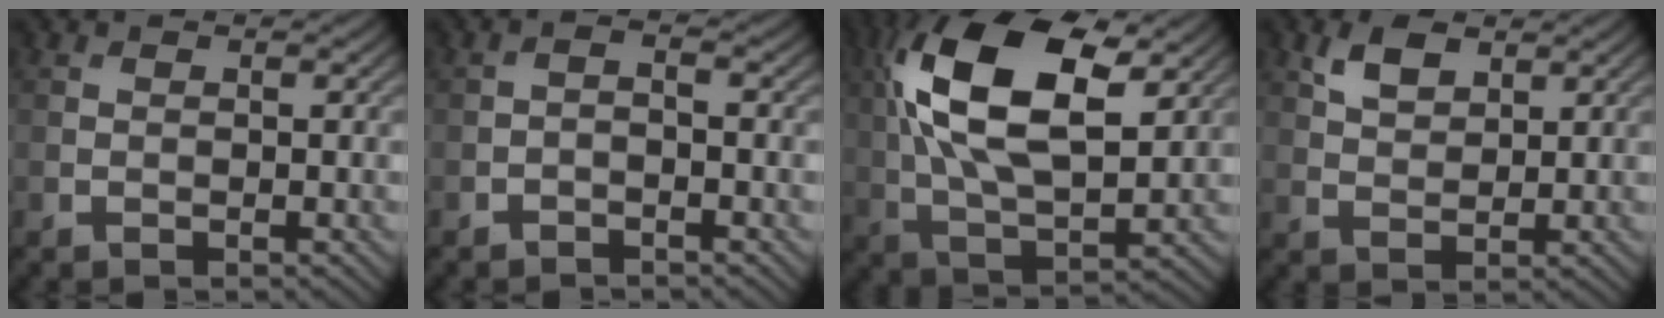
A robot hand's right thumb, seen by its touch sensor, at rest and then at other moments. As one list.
[{"total": 1.4, "force": [-1.0, 0.4, 1.0], "torque": [-0.020, 0.000, -0.023]}, {"total": 16.8, "force": [5.7, 8.2, 13.6], "torque": [-0.285, 0.025, 0.094]}, {"total": 3.9, "force": [2.2, 2.1, 2.4], "torque": [-0.054, -0.001, 0.044]}]